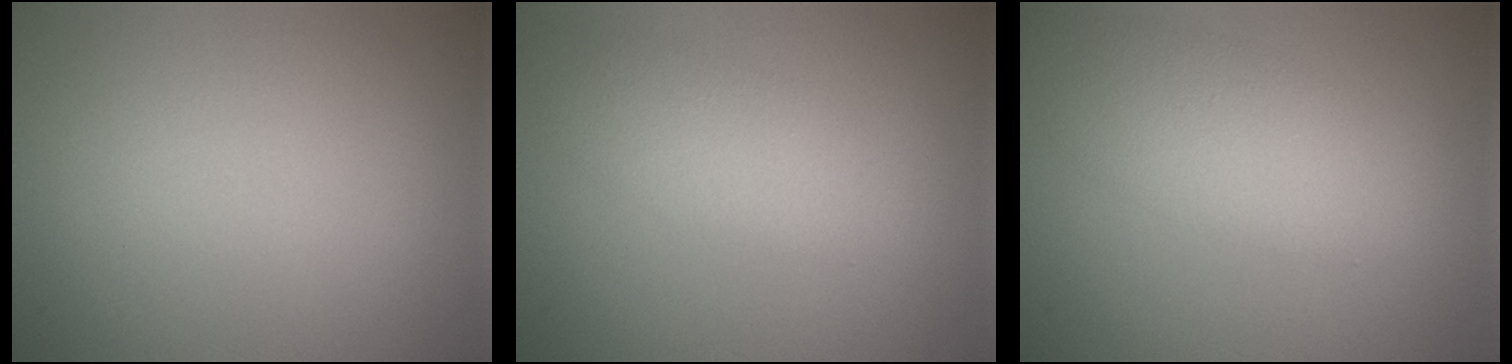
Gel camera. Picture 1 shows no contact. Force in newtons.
{"total": 3.3, "press": 3.3, "slide": 0.2}
{"total": 4.7, "press": 4.7, "slide": 0.3}